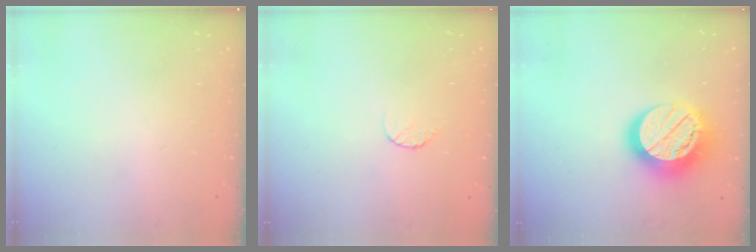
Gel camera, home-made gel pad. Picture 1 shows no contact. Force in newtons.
{"total": 5.2, "press": 5.2, "slide": 0.5}
{"total": 17.5, "press": 17.4, "slide": 1.3}